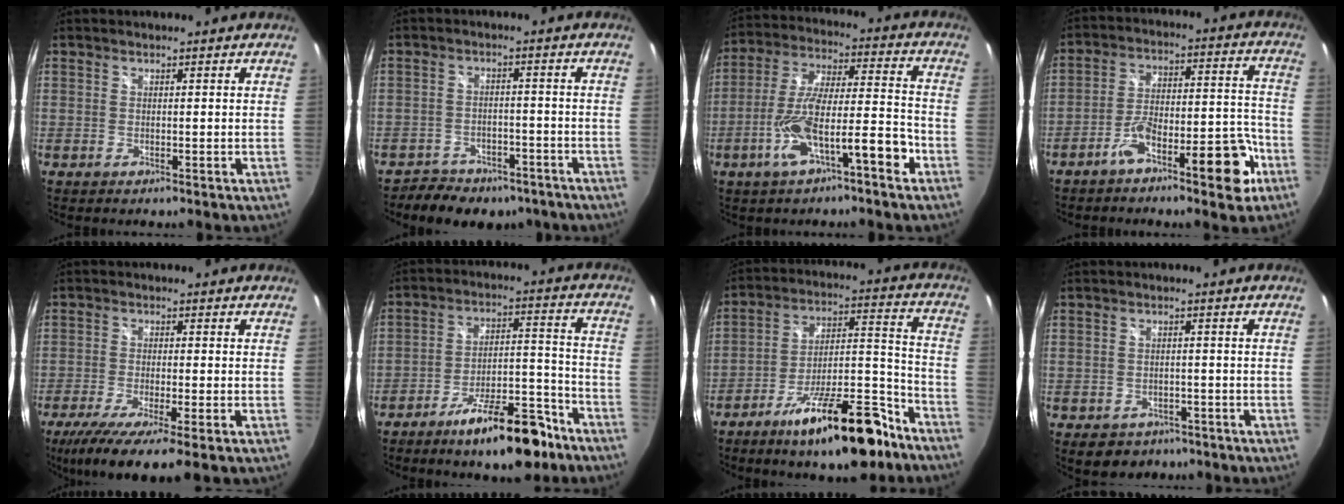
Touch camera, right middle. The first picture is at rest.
{"total": 10.9, "force": [-8.3, 5.8, 4.0], "torque": [-0.093, 0.012, -0.108]}
{"total": 13.6, "force": [-7.0, 2.9, 11.3], "torque": [-0.212, 0.004, -0.119]}
{"total": 12.5, "force": [-7.5, 3.2, 9.5], "torque": [-0.149, 0.022, -0.108]}
{"total": 10.5, "force": [-6.8, 1.0, 7.9], "torque": [-0.164, -0.044, -0.115]}
{"total": 14.8, "force": [-10.7, 4.3, 9.3], "torque": [-0.148, 0.018, -0.158]}
{"total": 19.9, "force": [-13.7, 5.2, 13.6], "torque": [-0.216, 0.008, -0.210]}
{"total": 6.0, "force": [-3.8, 4.2, 2.0], "torque": [-0.045, -0.001, -0.044]}